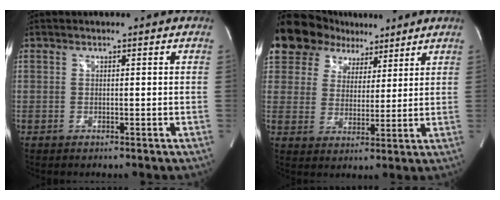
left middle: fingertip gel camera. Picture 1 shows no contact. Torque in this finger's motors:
{"motor_torque": [1.50, -0.63, 1.05, 0.21]}